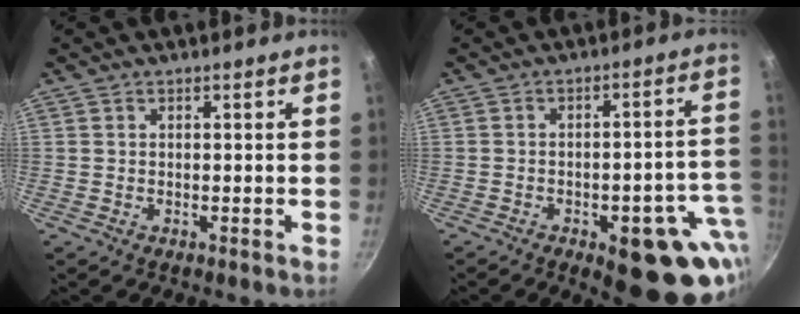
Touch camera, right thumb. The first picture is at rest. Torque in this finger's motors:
{"motor_torque": [2.96, 2.05, 1.47, -1.31, 0.31]}